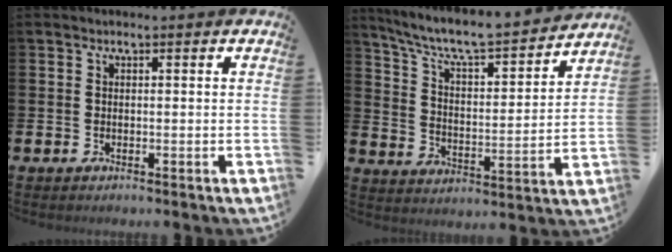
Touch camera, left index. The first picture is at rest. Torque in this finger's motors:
{"motor_torque": [0.30, -0.30, 0.69, 0.21]}